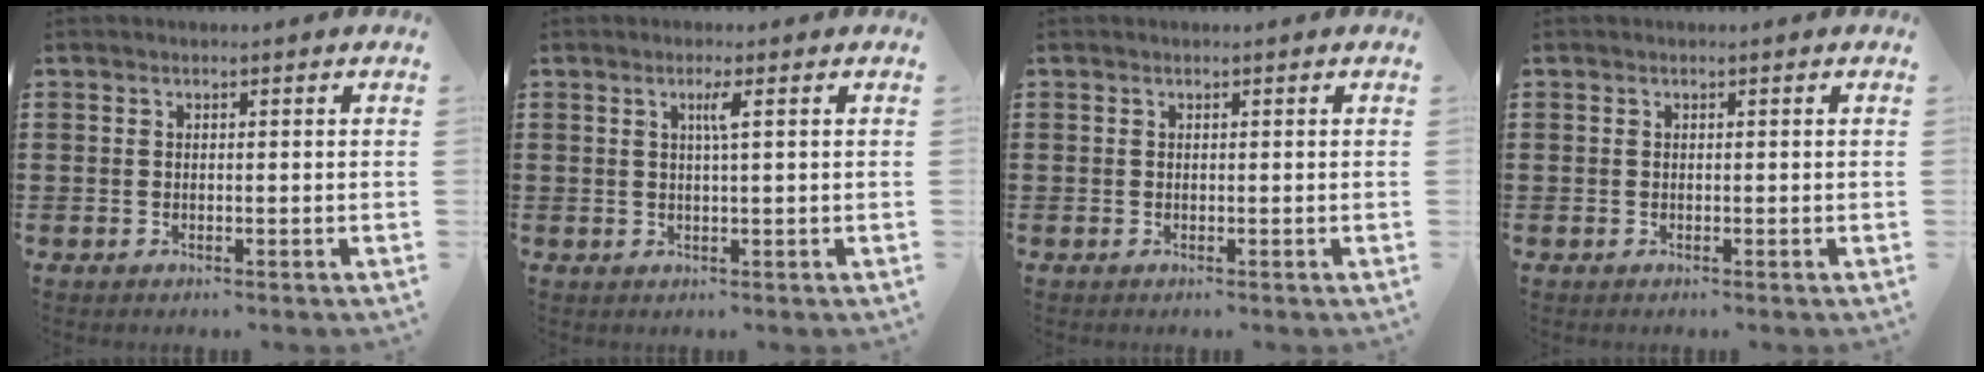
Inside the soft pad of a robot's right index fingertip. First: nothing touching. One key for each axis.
{"total": 2.1, "fx": 0.6, "fy": -0.2, "fz": 2.0, "tx": -0.039, "ty": -0.003, "tz": 0.007}
{"total": 0.0}
{"total": 0.0}